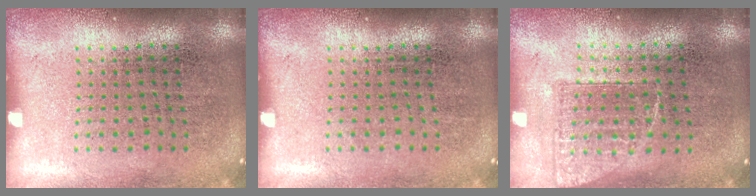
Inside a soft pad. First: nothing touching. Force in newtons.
{"total": 0.0}
{"total": 0.8, "press": 0.8, "slide": 0.1}